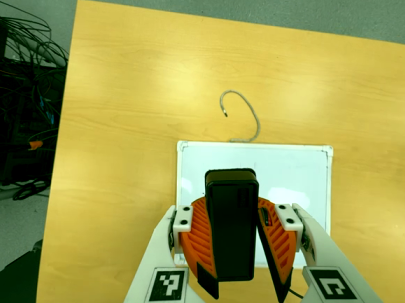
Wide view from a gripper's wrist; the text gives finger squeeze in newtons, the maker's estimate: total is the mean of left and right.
{"total": 10.9, "left": 10.4, "right": 11.5}